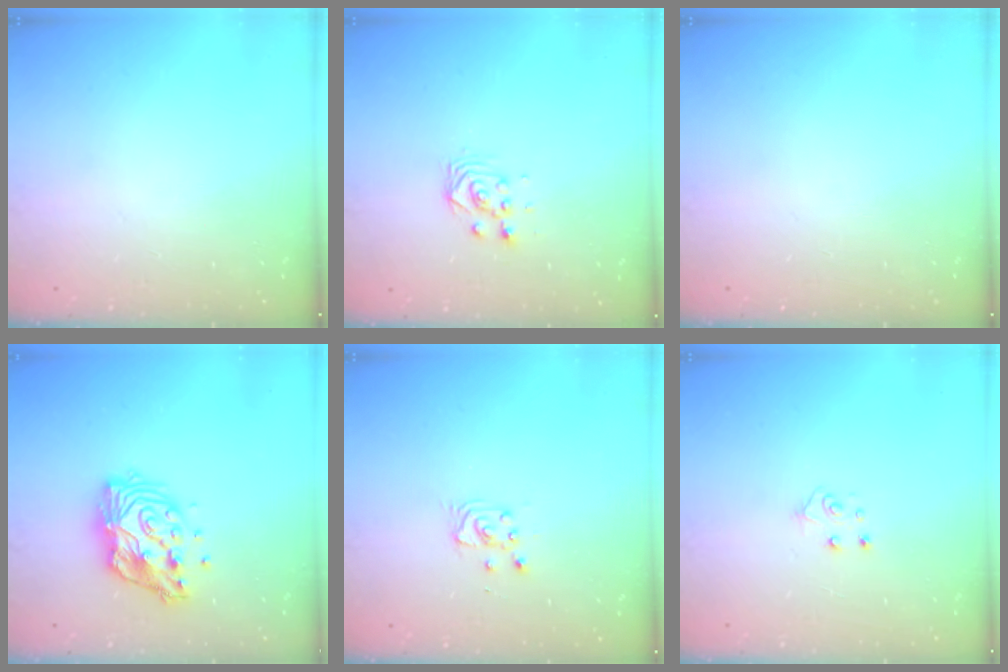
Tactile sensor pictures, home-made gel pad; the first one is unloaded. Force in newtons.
{"total": 3.0, "press": 3.0, "slide": 0.0}
{"total": 0.0}
{"total": 13.0, "press": 13.0, "slide": 1.1}
{"total": 2.9, "press": 2.9, "slide": 0.4}
{"total": 5.1, "press": 5.1, "slide": 0.5}